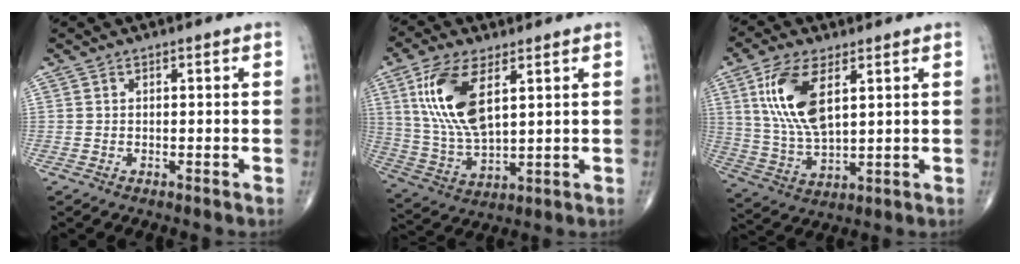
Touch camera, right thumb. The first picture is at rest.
{"total": 14.5, "force": [5.2, 6.4, 11.9], "torque": [-0.247, -0.018, 0.109]}
{"total": 13.1, "force": [4.6, 5.8, 10.8], "torque": [-0.224, -0.016, 0.097]}